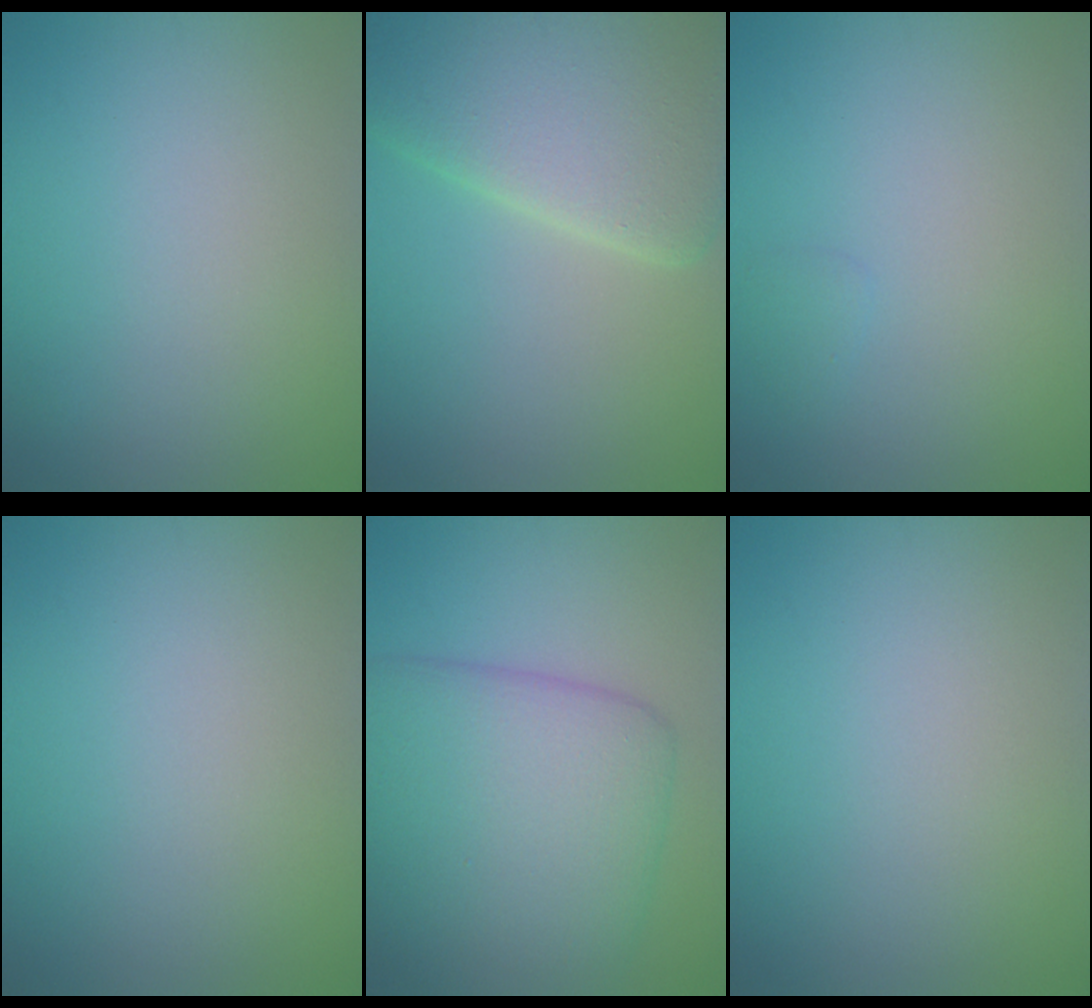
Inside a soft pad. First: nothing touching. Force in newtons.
{"total": 11.8, "press": 11.8, "slide": 0.6}
{"total": 0.6, "press": 0.6, "slide": 0.1}
{"total": 0.0}
{"total": 9.6, "press": 9.6, "slide": 0.3}
{"total": 0.0}